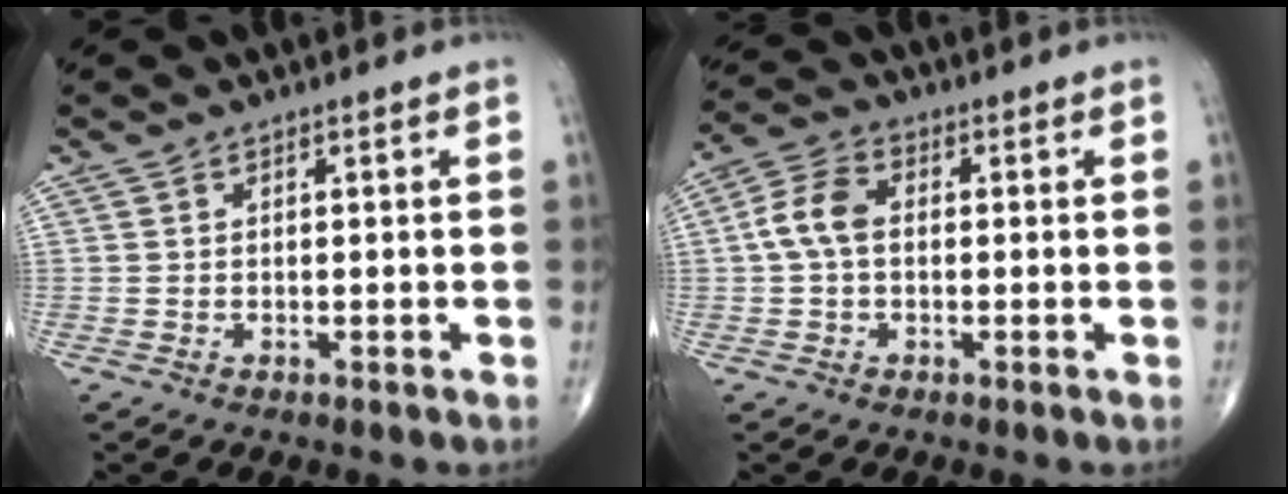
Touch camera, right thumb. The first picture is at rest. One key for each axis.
{"total": 6.6, "fx": 0.2, "fy": 4.3, "fz": 5.1, "tx": -0.104, "ty": 0.021, "tz": -0.005}